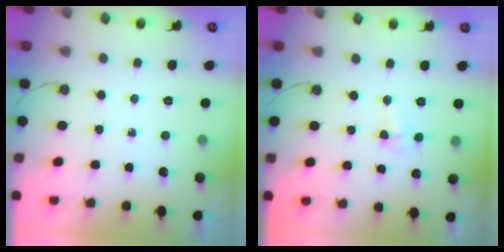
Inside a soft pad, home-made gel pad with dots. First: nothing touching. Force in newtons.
{"total": 3.7, "press": 3.6, "slide": 0.8}